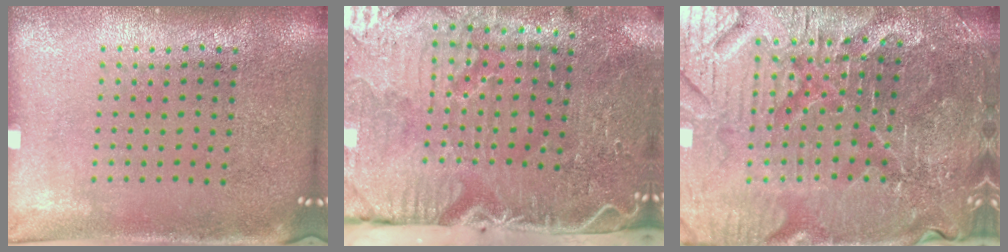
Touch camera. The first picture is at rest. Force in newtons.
{"total": 5.3, "press": 4.4, "slide": 3.1}
{"total": 5.3, "press": 5.1, "slide": 1.4}